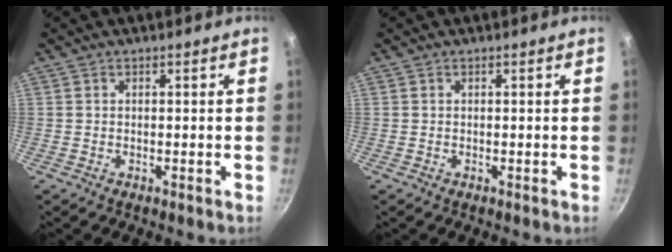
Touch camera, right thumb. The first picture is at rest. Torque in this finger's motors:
{"motor_torque": [0.00, 0.00, 0.00, 0.00, 0.00]}